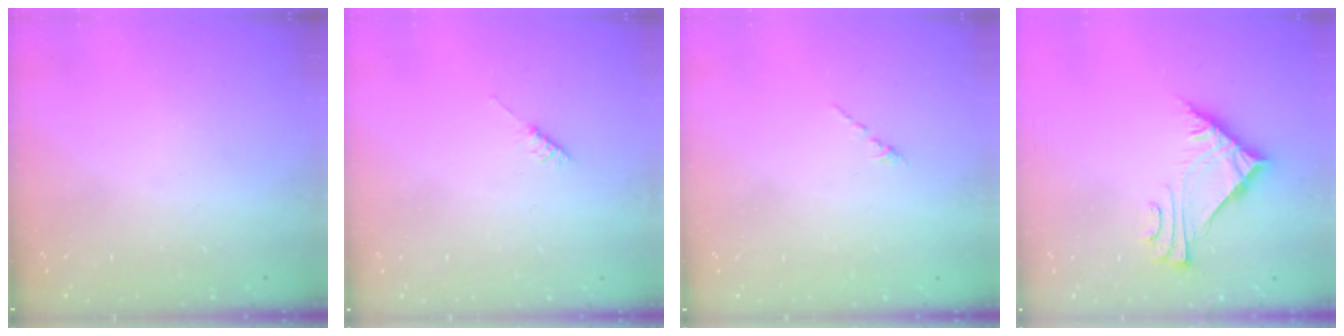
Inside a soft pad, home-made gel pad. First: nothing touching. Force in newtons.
{"total": 3.5, "press": 3.5, "slide": 0.7}
{"total": 0.0}
{"total": 7.4, "press": 7.4, "slide": 0.4}